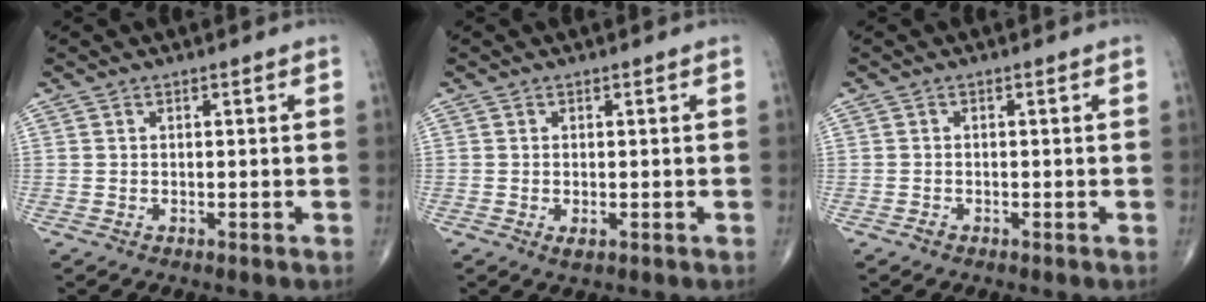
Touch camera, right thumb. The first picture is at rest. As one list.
[{"total": 1.3, "force": [-0.4, 0.6, 1.1], "torque": [-0.020, -0.004, -0.006]}, {"total": 0.7, "force": [-0.5, 0.4, 0.2], "torque": [-0.003, 0.001, -0.013]}]